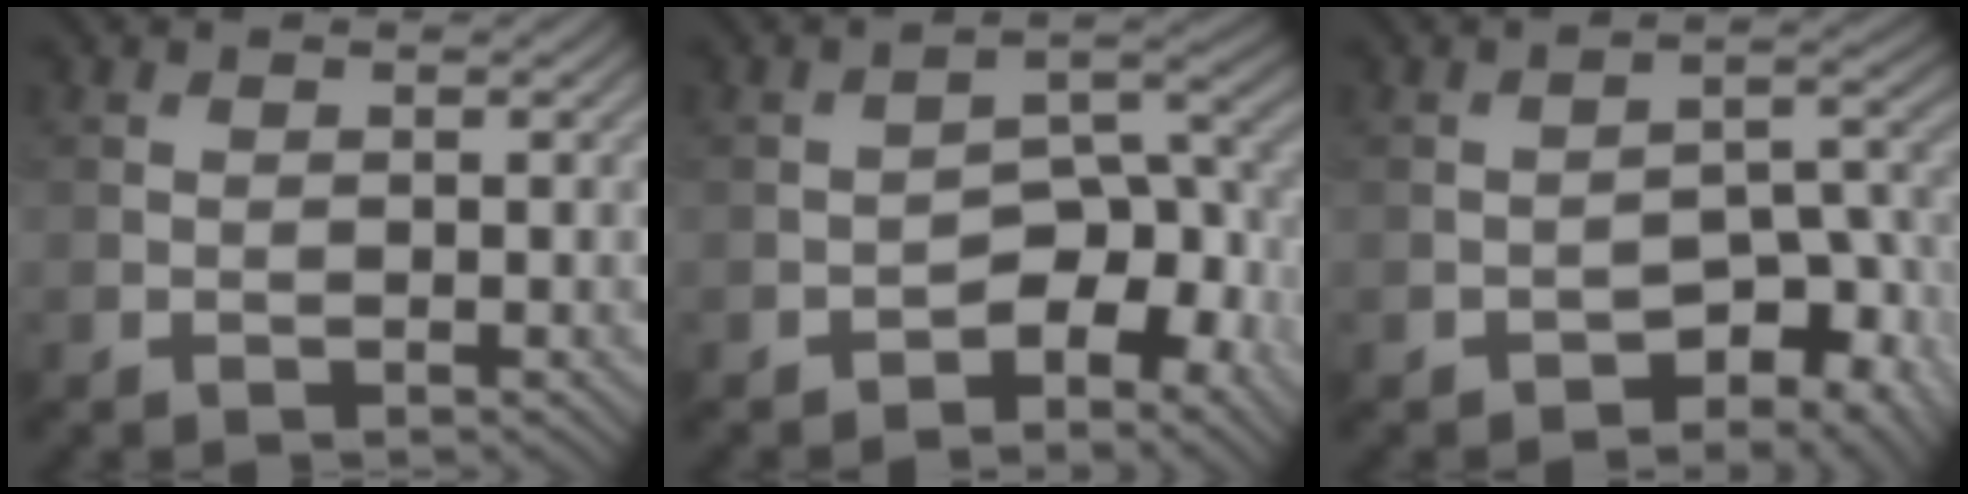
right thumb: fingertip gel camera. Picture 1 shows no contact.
{"total": 6.6, "force": [-3.7, 3.3, 4.5], "torque": [-0.048, 0.007, -0.067]}
{"total": 6.9, "force": [-4.3, 3.5, 4.1], "torque": [-0.044, 0.002, -0.069]}